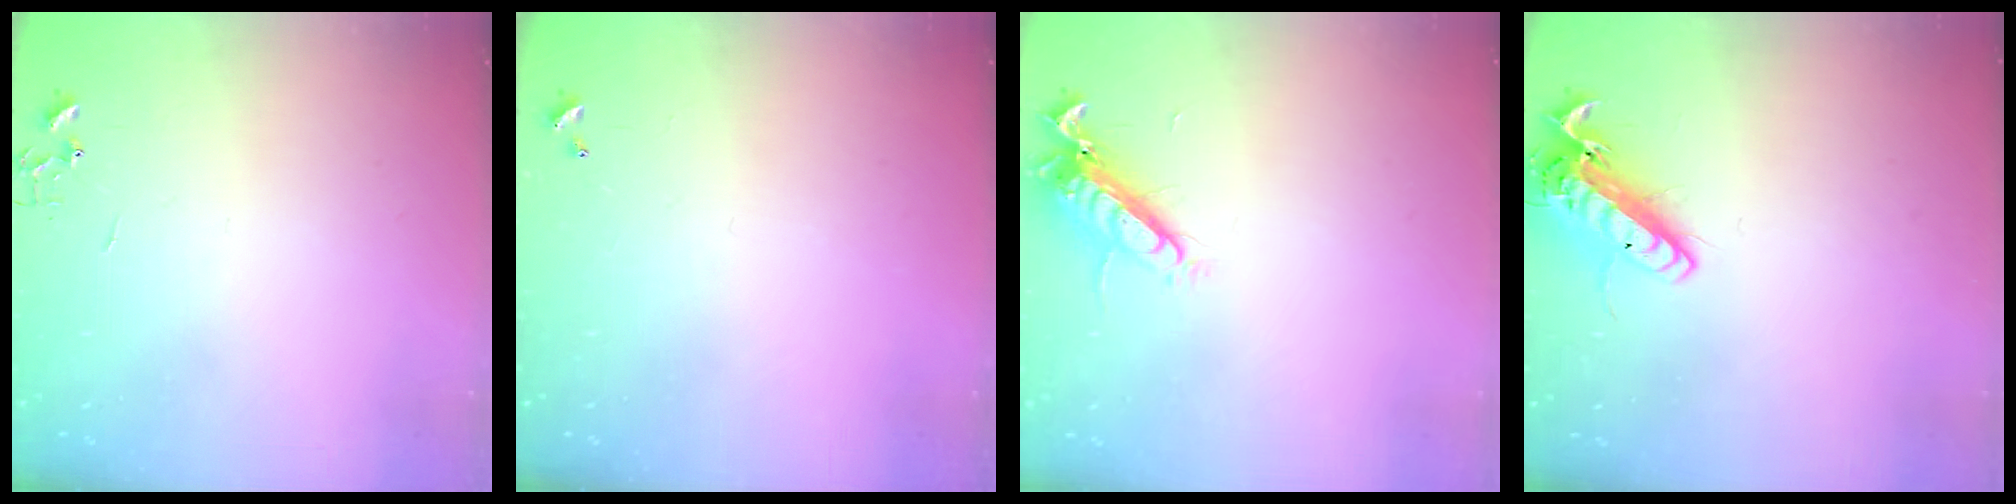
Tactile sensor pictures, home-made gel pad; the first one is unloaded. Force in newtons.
{"total": 0.0}
{"total": 13.5, "press": 13.3, "slide": 1.9}
{"total": 15.7, "press": 15.3, "slide": 3.3}